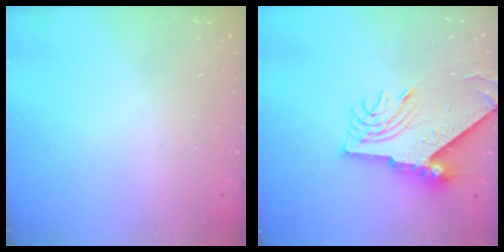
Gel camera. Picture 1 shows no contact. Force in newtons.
{"total": 12.3, "press": 12.2, "slide": 1.2}